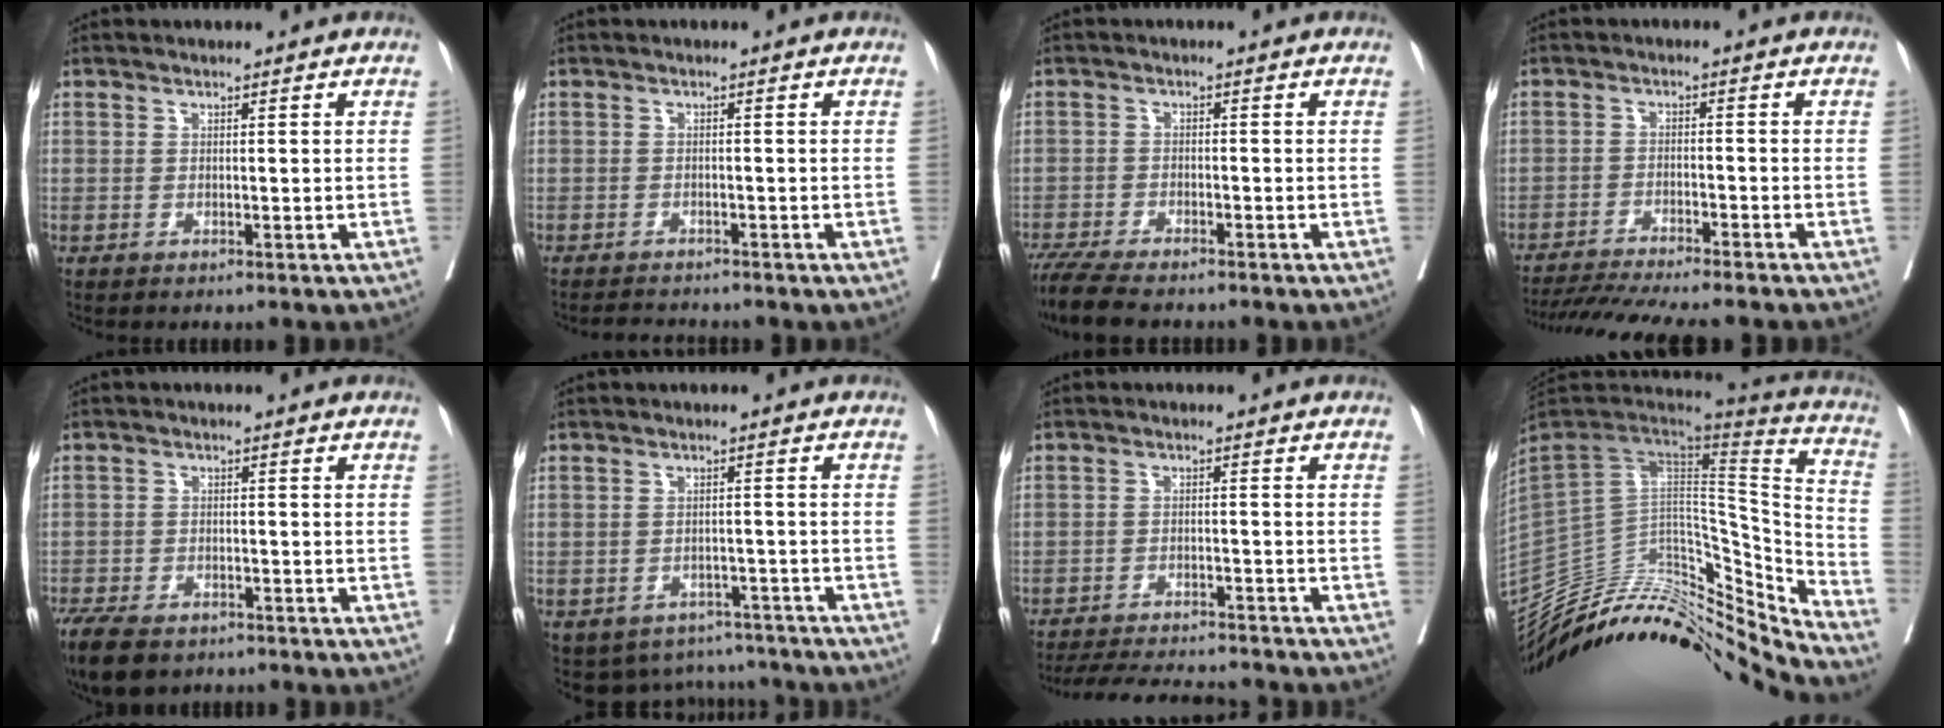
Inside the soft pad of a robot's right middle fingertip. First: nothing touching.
{"total": 3.4, "force": [-3.2, 0.6, 0.7], "torque": [-0.012, -0.009, -0.047]}
{"total": 8.6, "force": [-7.3, 1.4, 4.3], "torque": [-0.072, -0.021, -0.122]}
{"total": 13.2, "force": [-11.9, 0.1, 5.8], "torque": [-0.081, -0.016, -0.178]}
{"total": 7.5, "force": [-6.1, 2.5, 3.6], "torque": [-0.064, -0.013, -0.103]}
{"total": 8.5, "force": [-7.3, 4.4, 0.4], "torque": [0.003, 0.023, -0.088]}
{"total": 11.5, "force": [-10.8, 1.6, 3.5], "torque": [-0.057, -0.003, -0.154]}
{"total": 32.7, "force": [-29.1, 8.2, 12.6], "torque": [-0.194, -0.003, -0.428]}